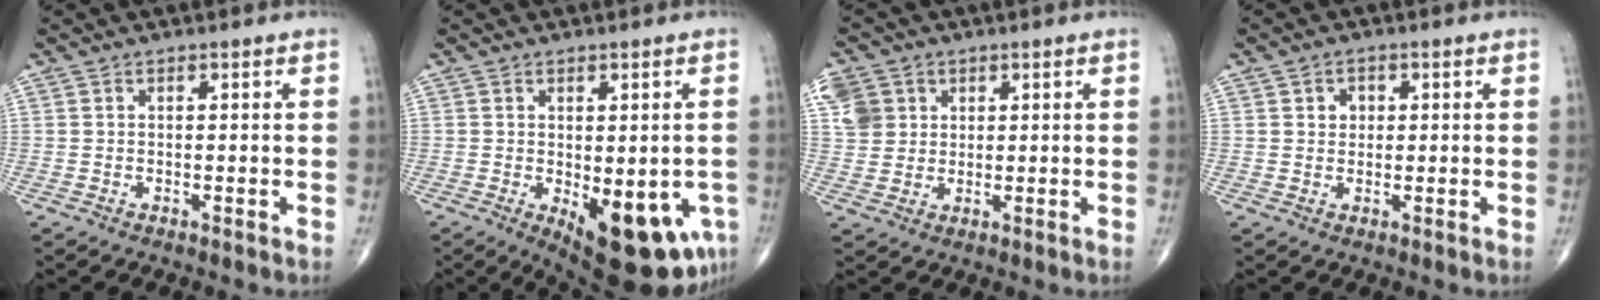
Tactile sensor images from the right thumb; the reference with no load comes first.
{"total": 15.5, "force": [-5.3, 6.5, 13.0], "torque": [-0.126, -0.008, -0.052]}
{"total": 6.9, "force": [2.4, 6.0, 2.4], "torque": [-0.028, 0.002, 0.049]}
{"total": 2.4, "force": [0.6, 2.1, 1.1], "torque": [0.000, 0.000, 0.008]}